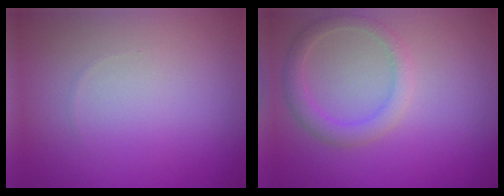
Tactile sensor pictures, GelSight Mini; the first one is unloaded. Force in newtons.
{"total": 2.5, "press": 2.5, "slide": 0.2}